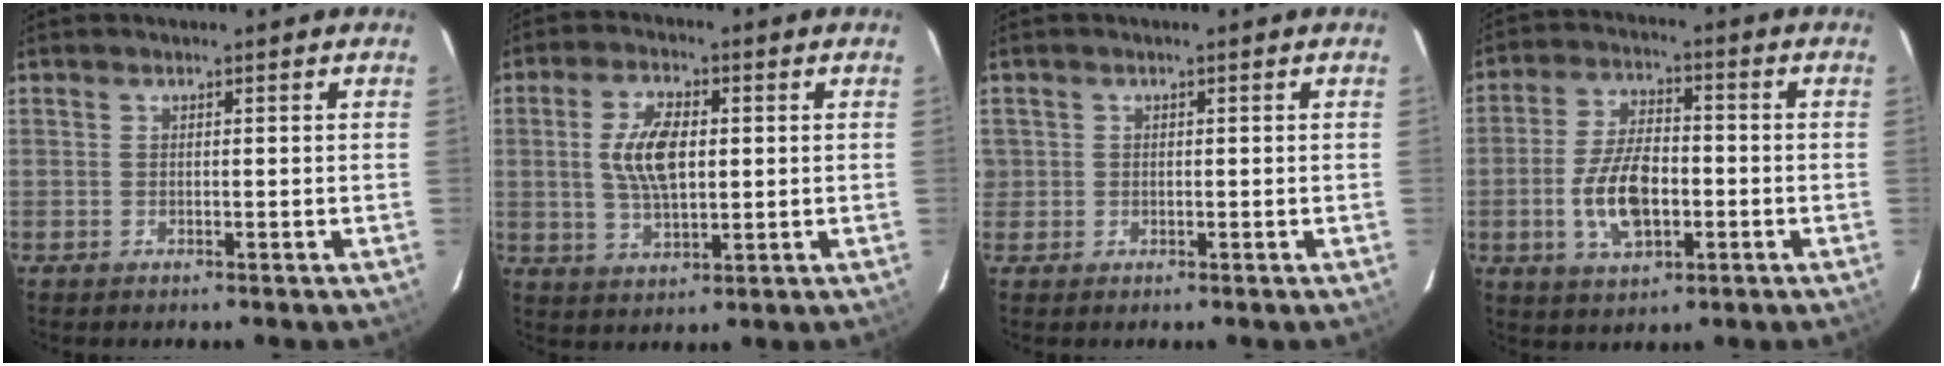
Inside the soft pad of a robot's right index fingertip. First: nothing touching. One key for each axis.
{"total": 8.8, "fx": 1.0, "fy": 4.3, "fz": 7.7, "tx": -0.148, "ty": 0.006, "tz": 0.022}
{"total": 1.2, "fx": -0.1, "fy": 1.2, "fz": -0.1, "tx": 0.004, "ty": 0.003, "tz": 0.000}
{"total": 11.2, "fx": -2.7, "fy": 5.9, "fz": 9.1, "tx": -0.182, "ty": 0.004, "tz": -0.042}